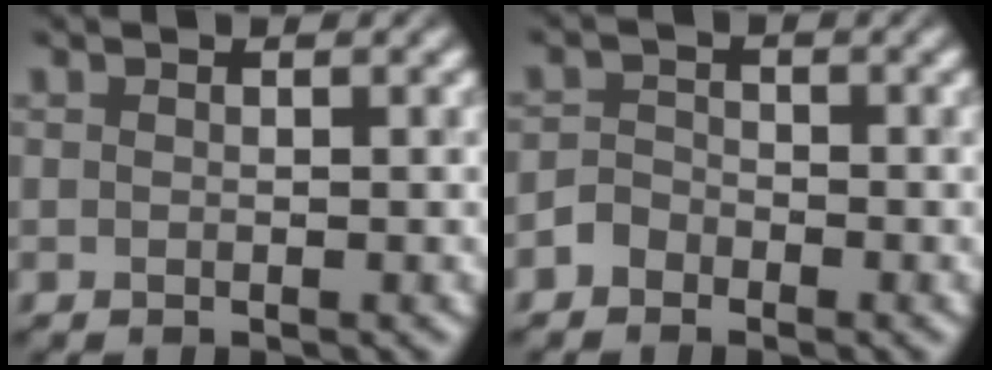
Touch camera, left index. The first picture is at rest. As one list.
[{"total": 1.5, "force": [-1.2, 0.8, 0.0], "torque": [0.005, 0.008, -0.027]}]